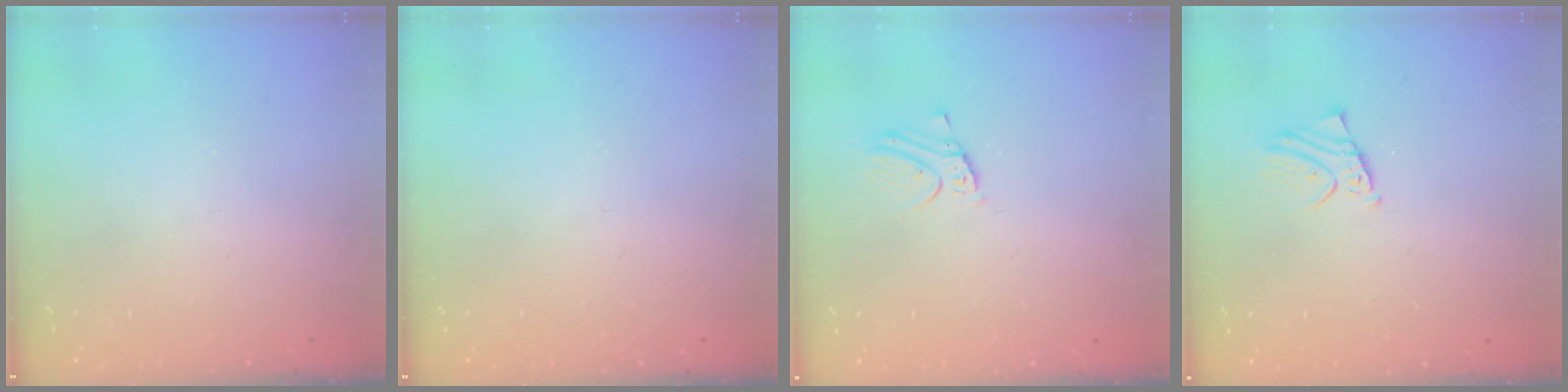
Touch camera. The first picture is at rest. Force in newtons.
{"total": 0.0}
{"total": 2.7, "press": 2.7, "slide": 0.1}
{"total": 2.0, "press": 2.0, "slide": 0.2}